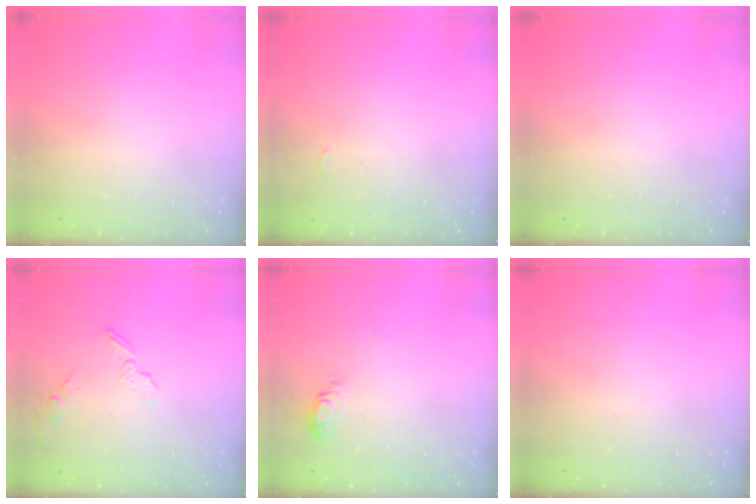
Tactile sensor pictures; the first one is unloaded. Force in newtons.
{"total": 2.2, "press": 2.2, "slide": 0.3}
{"total": 0.0}
{"total": 6.9, "press": 6.9, "slide": 0.9}
{"total": 5.7, "press": 5.5, "slide": 1.4}
{"total": 0.0}